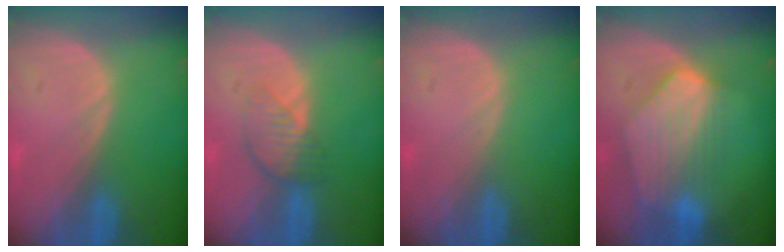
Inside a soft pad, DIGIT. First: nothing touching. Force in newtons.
{"total": 3.9, "press": 3.6, "slide": 1.6}
{"total": 0.0}
{"total": 8.4, "press": 7.6, "slide": 3.5}